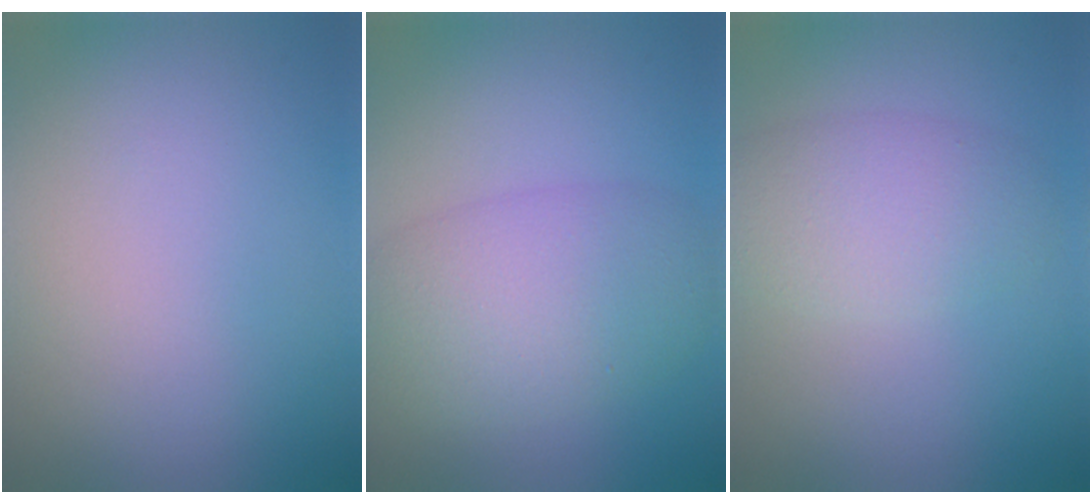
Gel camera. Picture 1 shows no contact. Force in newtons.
{"total": 6.8, "press": 6.7, "slide": 0.3}
{"total": 4.2, "press": 4.2, "slide": 0.2}